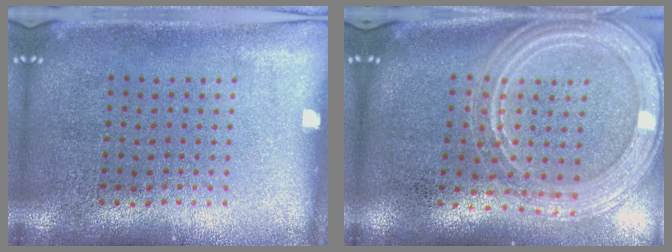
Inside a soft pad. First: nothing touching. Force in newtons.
{"total": 2.2, "press": 2.0, "slide": 0.8}